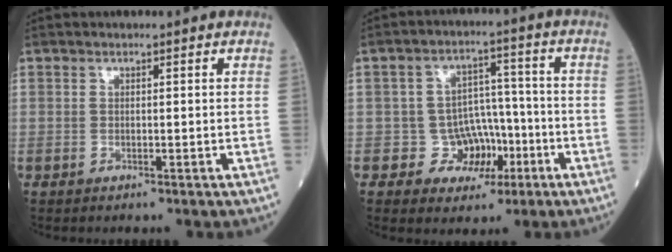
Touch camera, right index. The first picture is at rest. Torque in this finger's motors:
{"motor_torque": [0.18, -0.16, 0.06, 0.00]}